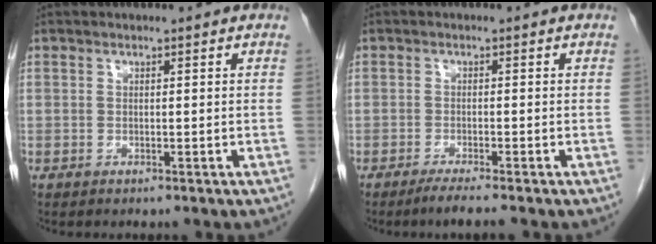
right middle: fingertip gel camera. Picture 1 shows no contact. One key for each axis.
{"total": 3.1, "fx": -2.5, "fy": -0.5, "fz": 1.8, "tx": -0.034, "ty": -0.006, "tz": -0.044}